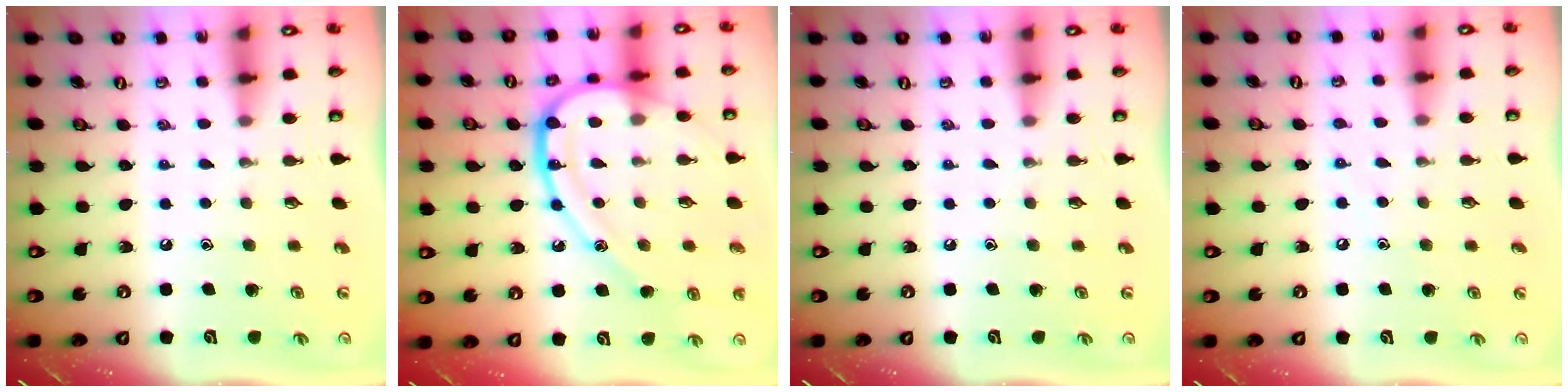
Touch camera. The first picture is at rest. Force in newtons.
{"total": 18.6, "press": 18.6, "slide": 1.6}
{"total": 0.0}
{"total": 4.9, "press": 4.8, "slide": 0.8}